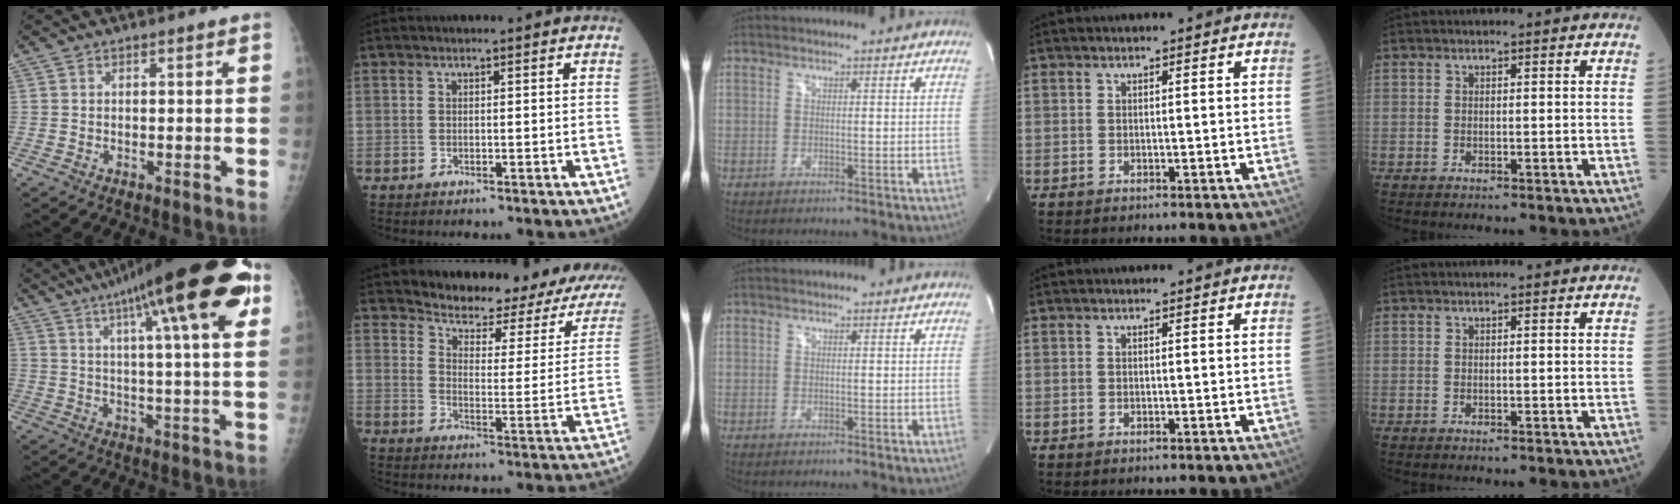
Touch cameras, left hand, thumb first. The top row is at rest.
{"thumb": {"total": 23.5, "force": [11.3, 4.2, 20.2], "torque": [-0.297, -0.002, 0.163]}, "index": {"total": 19.6, "force": [17.1, 4.5, 8.3], "torque": [-0.092, -0.047, 0.196]}}